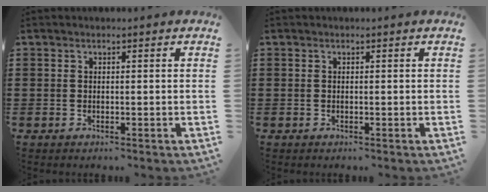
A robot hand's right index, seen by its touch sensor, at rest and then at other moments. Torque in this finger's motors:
{"motor_torque": [0.54, 1.59, 0.00, 0.00]}